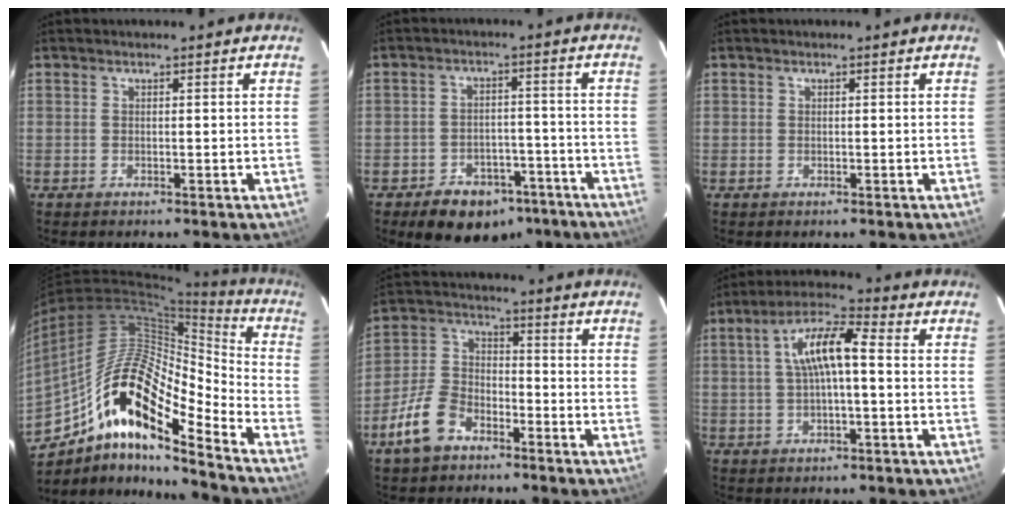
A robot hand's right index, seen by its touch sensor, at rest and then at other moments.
{"total": 11.4, "force": [-7.9, 7.3, 3.9], "torque": [-0.078, 0.031, -0.088]}
{"total": 0.8, "force": [0.0, 0.8, -0.1], "torque": [0.002, 0.003, 0.001]}
{"total": 19.6, "force": [-11.0, 4.8, 15.4], "torque": [-0.262, -0.008, -0.216]}
{"total": 10.4, "force": [-6.6, 6.0, 5.4], "torque": [-0.122, 0.019, -0.124]}
{"total": 9.2, "force": [0.5, 2.5, 8.8], "torque": [-0.165, 0.024, 0.008]}